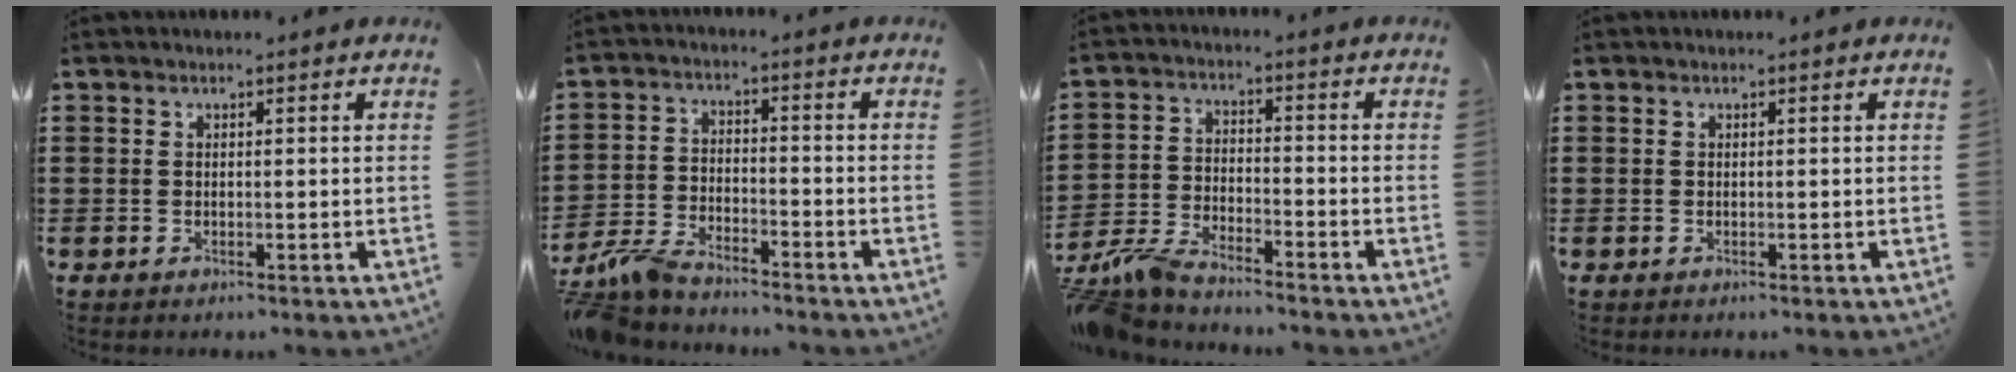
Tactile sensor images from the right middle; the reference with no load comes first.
{"total": 5.9, "force": [-5.6, 1.0, 1.6], "torque": [-0.053, 0.000, -0.115]}
{"total": 6.0, "force": [-5.8, 0.6, 1.5], "torque": [-0.052, -0.005, -0.120]}
{"total": 0.0}